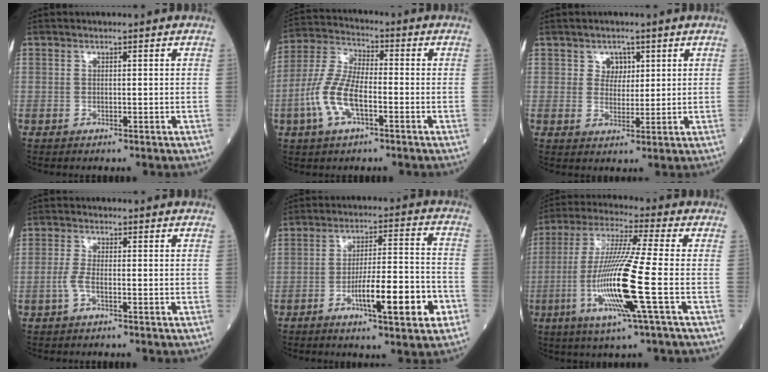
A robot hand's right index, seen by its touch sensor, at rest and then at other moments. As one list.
[{"total": 9.8, "force": [-3.1, 3.8, 8.5], "torque": [-0.197, 0.008, -0.063]}, {"total": 3.0, "force": [1.5, 2.4, 1.0], "torque": [-0.010, 0.002, 0.024]}, {"total": 2.4, "force": [-0.8, 0.7, 2.2], "torque": [-0.054, -0.001, -0.019]}, {"total": 12.1, "force": [-5.0, 1.5, 11.0], "torque": [-0.178, 0.006, -0.072]}, {"total": 15.1, "force": [-3.8, -1.0, 14.5], "torque": [-0.301, -0.017, -0.080]}]